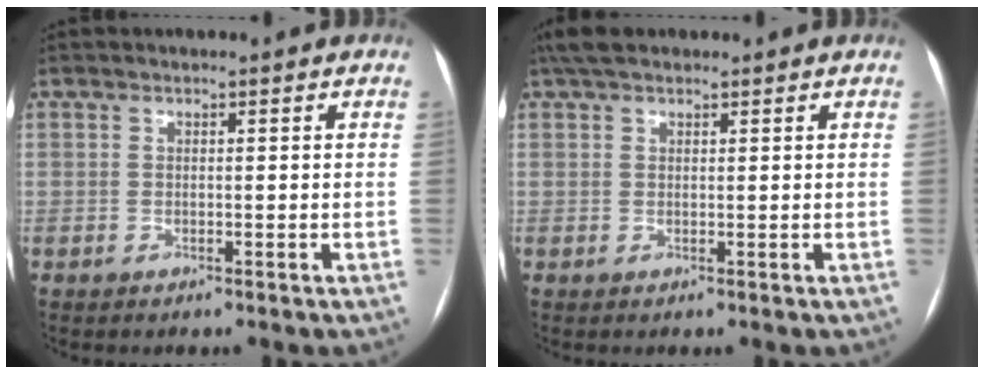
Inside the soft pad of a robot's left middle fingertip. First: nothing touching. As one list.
[{"total": 4.1, "force": [3.3, 1.5, 2.0], "torque": [-0.039, 0.030, 0.060]}]